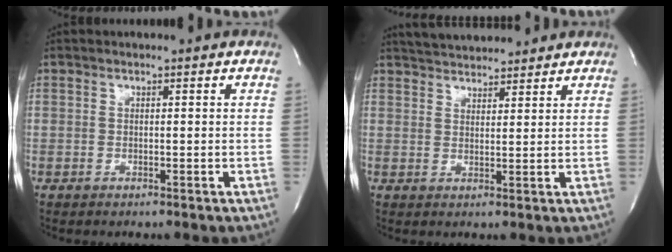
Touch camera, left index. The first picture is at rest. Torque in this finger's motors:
{"motor_torque": [-0.05, -0.59, 0.24, 0.11]}